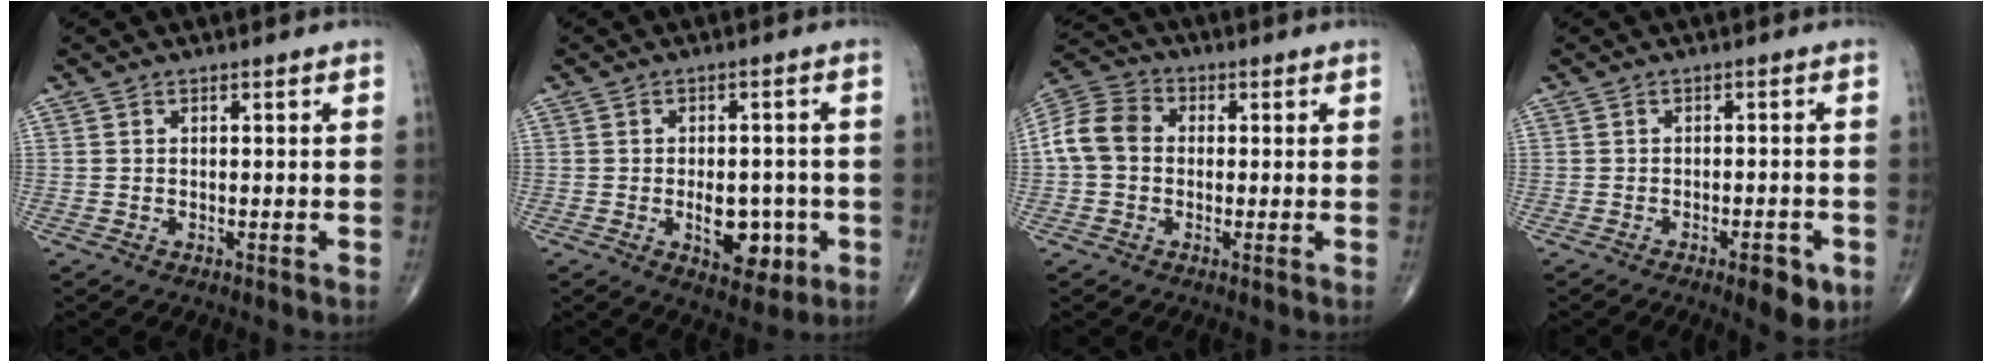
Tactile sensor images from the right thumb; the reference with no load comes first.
{"total": 8.1, "force": [-2.1, 4.6, 6.3], "torque": [-0.063, 0.005, -0.019]}
{"total": 8.7, "force": [-0.1, 6.9, 5.2], "torque": [-0.097, 0.028, -0.013]}
{"total": 5.4, "force": [-2.6, 1.9, 4.3], "torque": [-0.051, 0.004, -0.031]}